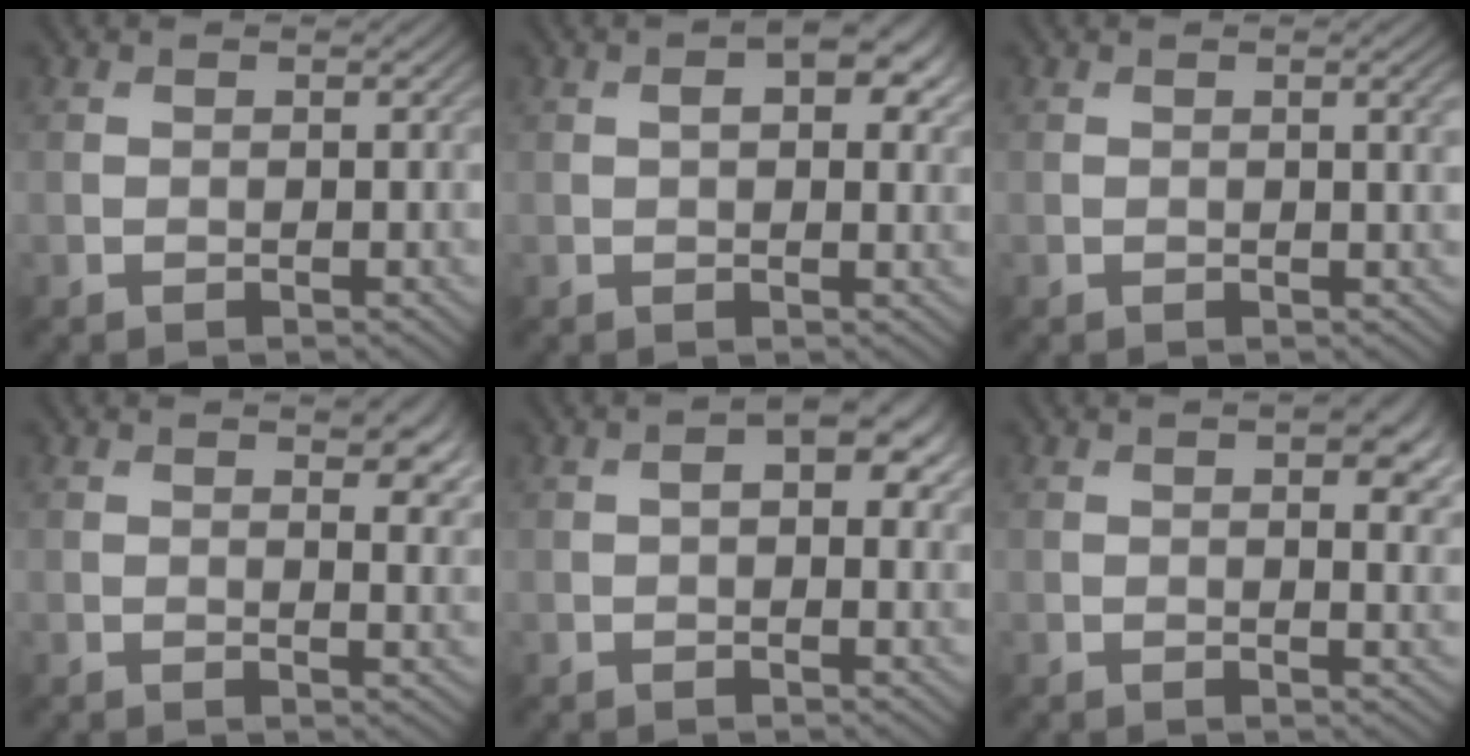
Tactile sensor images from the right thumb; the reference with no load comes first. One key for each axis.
{"total": 5.2, "fx": 1.8, "fy": 2.5, "fz": 4.2, "tx": -0.063, "ty": 0.001, "tz": 0.025}
{"total": 1.9, "fx": 0.5, "fy": 0.3, "fz": 1.8, "tx": -0.024, "ty": 0.003, "tz": 0.006}
{"total": 4.2, "fx": 2.1, "fy": 1.4, "fz": 3.4, "tx": -0.054, "ty": 0.002, "tz": 0.033}
{"total": 4.9, "fx": 1.3, "fy": 2.5, "fz": 4.0, "tx": -0.060, "ty": 0.001, "tz": 0.018}
{"total": 4.5, "fx": 1.7, "fy": 1.6, "fz": 3.9, "tx": -0.055, "ty": 0.000, "tz": 0.027}